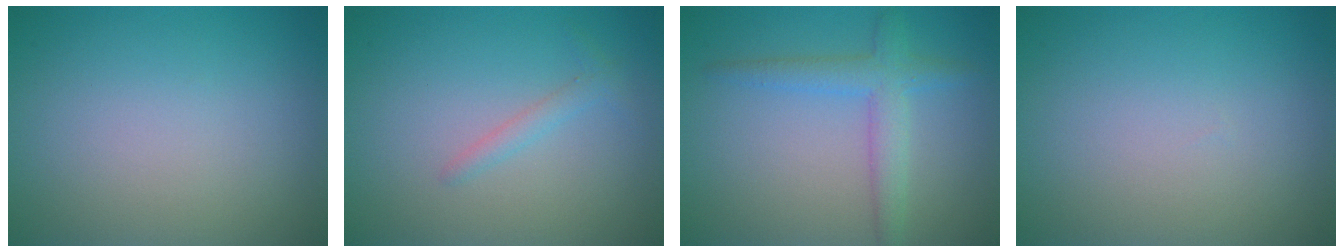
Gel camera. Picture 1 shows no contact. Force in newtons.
{"total": 1.2, "press": 1.2, "slide": 0.1}
{"total": 3.2, "press": 3.2, "slide": 0.1}
{"total": 0.0}